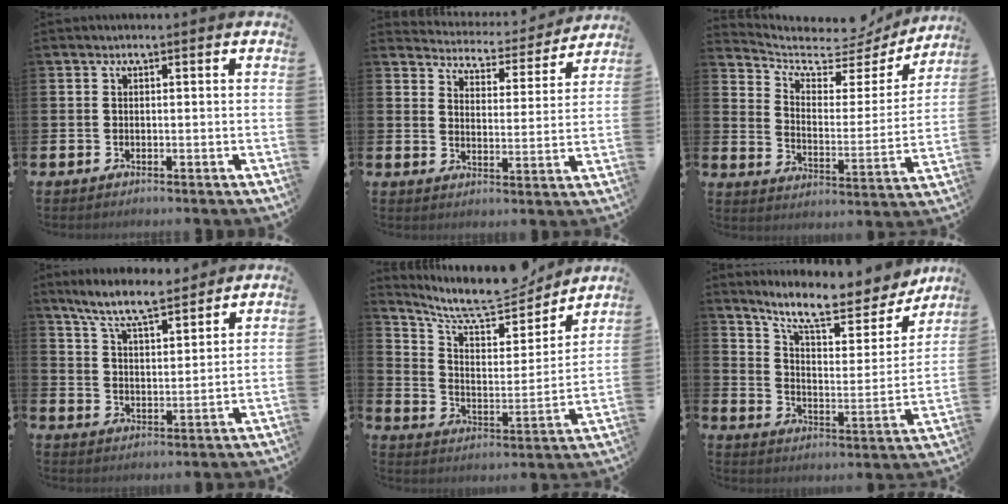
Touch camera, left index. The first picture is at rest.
{"total": 4.8, "force": [4.7, 0.9, 0.2], "torque": [-0.019, -0.044, 0.075]}
{"total": 6.3, "force": [5.7, 2.4, 1.4], "torque": [-0.061, -0.052, 0.092]}
{"total": 7.9, "force": [7.2, 1.1, 3.1], "torque": [-0.088, -0.029, 0.130]}
{"total": 10.0, "force": [8.9, 2.7, 3.7], "torque": [-0.102, -0.061, 0.151]}
{"total": 10.4, "force": [9.0, 2.5, 4.5], "torque": [-0.108, -0.060, 0.152]}